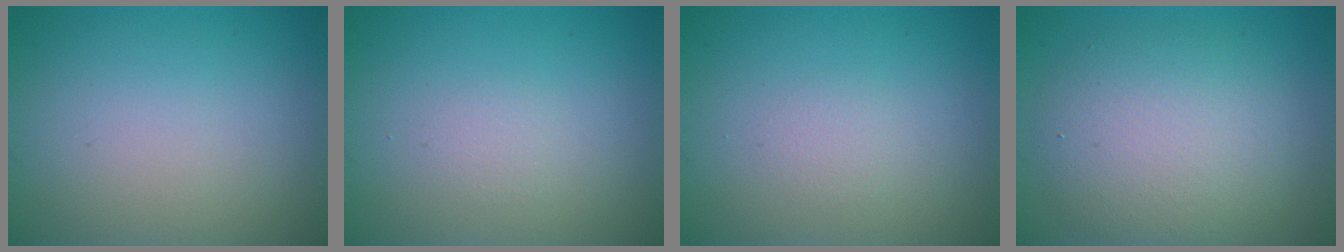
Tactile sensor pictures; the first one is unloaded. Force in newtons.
{"total": 0.7, "press": 0.7, "slide": 0.1}
{"total": 0.9, "press": 0.9, "slide": 0.1}
{"total": 6.0, "press": 6.0, "slide": 0.6}